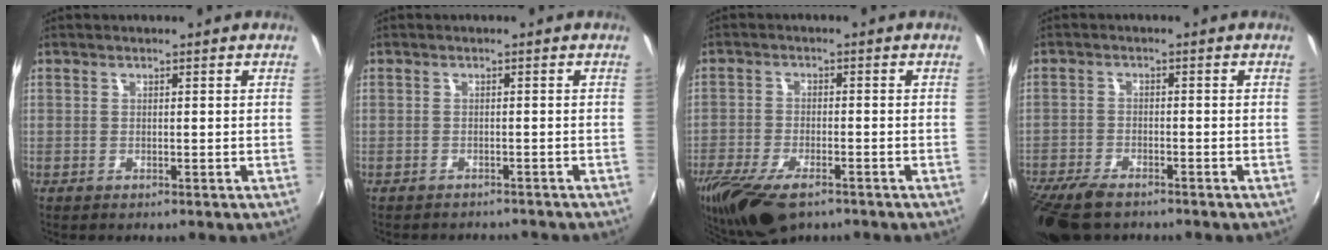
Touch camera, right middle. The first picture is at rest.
{"total": 2.9, "force": [-2.9, 0.5, 0.5], "torque": [-0.011, -0.007, -0.038]}
{"total": 14.3, "force": [-9.5, 5.9, 8.9], "torque": [-0.206, -0.046, -0.167]}
{"total": 10.1, "force": [-7.9, 3.7, 5.1], "torque": [-0.131, -0.033, -0.145]}